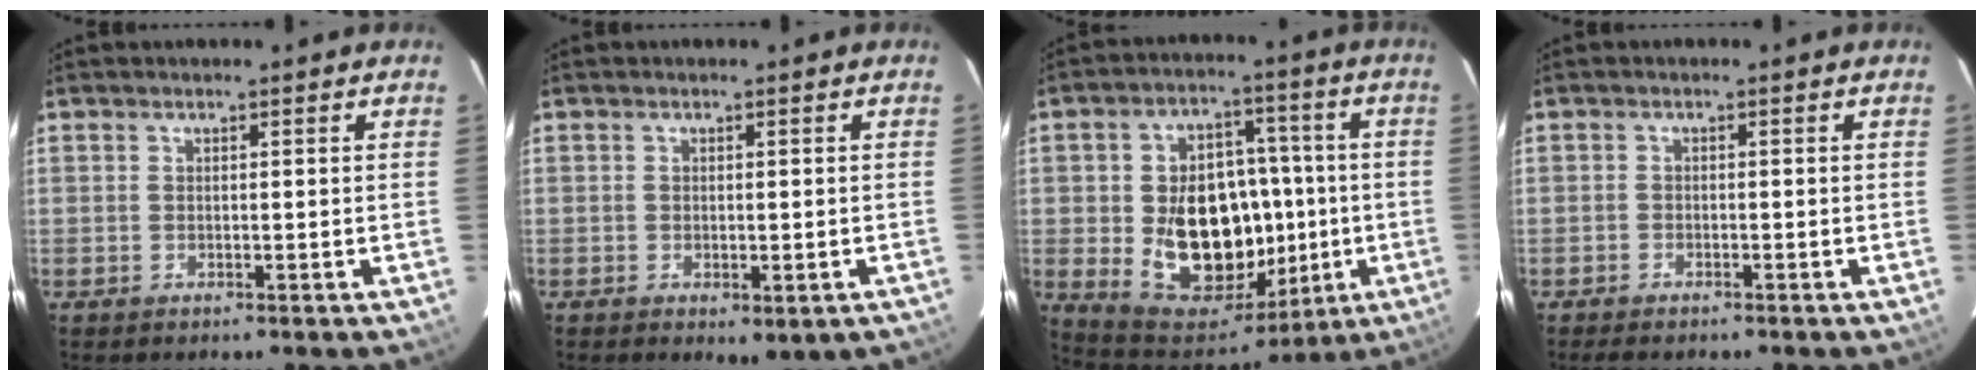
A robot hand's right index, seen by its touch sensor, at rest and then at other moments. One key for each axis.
{"total": 3.7, "fx": -1.4, "fy": 2.1, "fz": 2.7, "tx": -0.042, "ty": -0.014, "tz": -0.015}
{"total": 20.1, "fx": -1.8, "fy": 14.6, "fz": 13.7, "tx": -0.263, "ty": 0.019, "tz": 0.001}
{"total": 2.9, "fx": -2.5, "fy": 0.7, "fz": 1.1, "tx": -0.034, "ty": -0.006, "tz": -0.044}